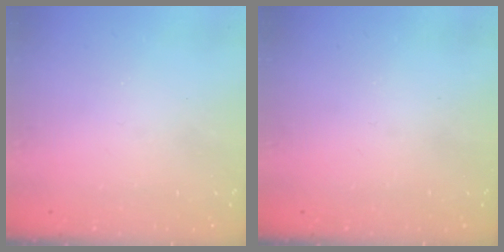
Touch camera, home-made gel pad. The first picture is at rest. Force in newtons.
{"total": 0.0}